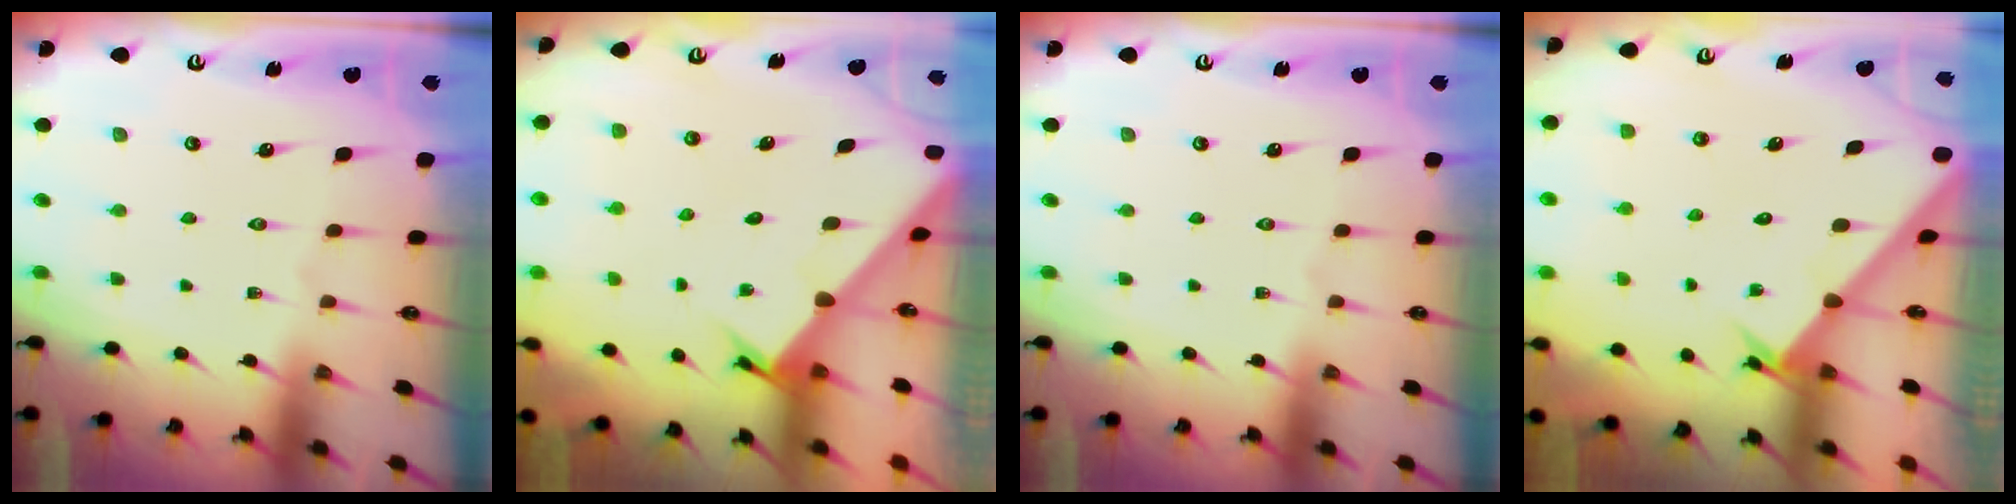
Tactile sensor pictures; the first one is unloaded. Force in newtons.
{"total": 1.8, "press": 1.8, "slide": 0.2}
{"total": 0.0}
{"total": 2.0, "press": 2.0, "slide": 0.2}